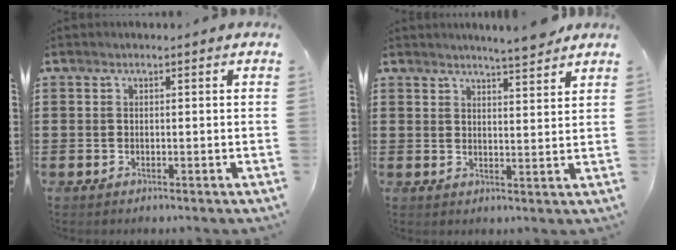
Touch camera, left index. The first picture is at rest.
{"total": 3.9, "force": [3.8, -0.3, 1.0], "torque": [-0.031, -0.012, 0.069]}